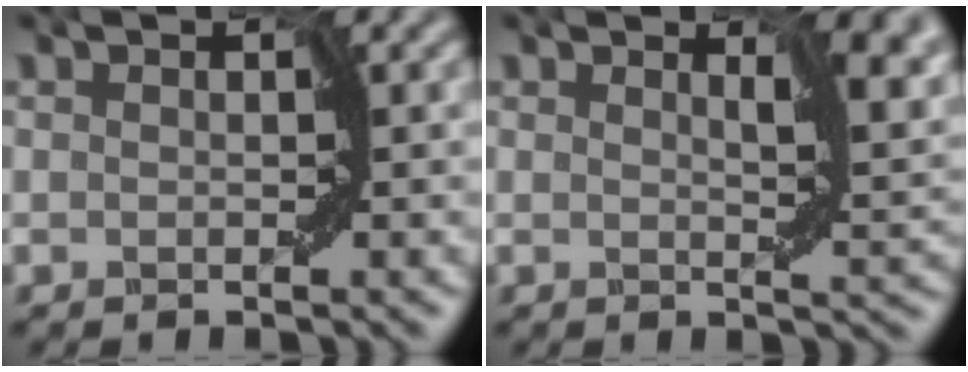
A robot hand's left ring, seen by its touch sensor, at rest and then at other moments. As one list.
[{"total": 5.6, "force": [2.0, 2.2, 4.7], "torque": [-0.065, -0.002, 0.026]}]